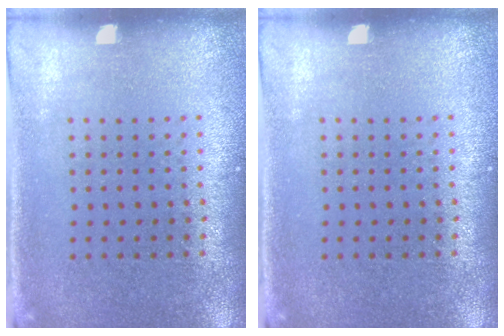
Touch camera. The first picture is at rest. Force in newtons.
{"total": 0.0}